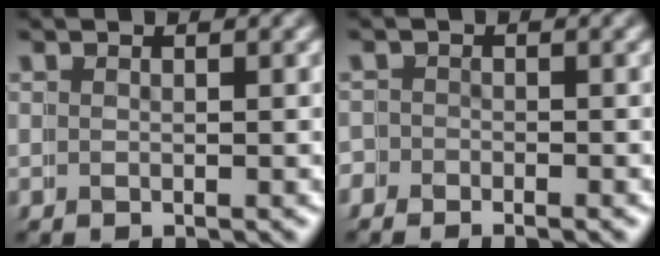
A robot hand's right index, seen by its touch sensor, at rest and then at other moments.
{"total": 2.1, "force": [-1.4, 1.5, -0.2], "torque": [-0.012, -0.004, -0.033]}